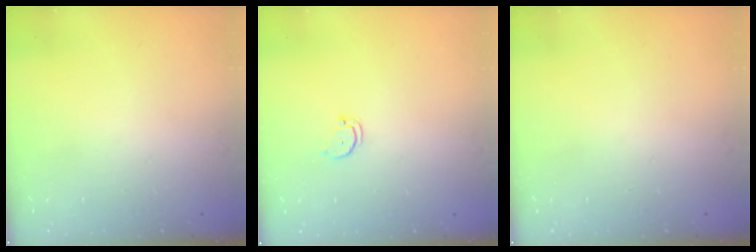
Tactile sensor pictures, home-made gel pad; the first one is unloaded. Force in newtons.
{"total": 2.2, "press": 2.2, "slide": 0.2}
{"total": 0.0}